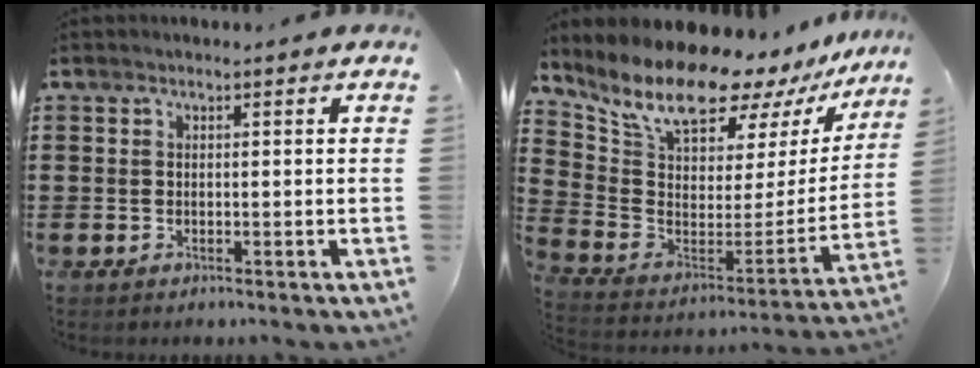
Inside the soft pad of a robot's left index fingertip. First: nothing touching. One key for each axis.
{"total": 14.5, "fx": 12.4, "fy": 4.4, "fz": 6.0, "tx": -0.145, "ty": -0.090, "tz": 0.213}